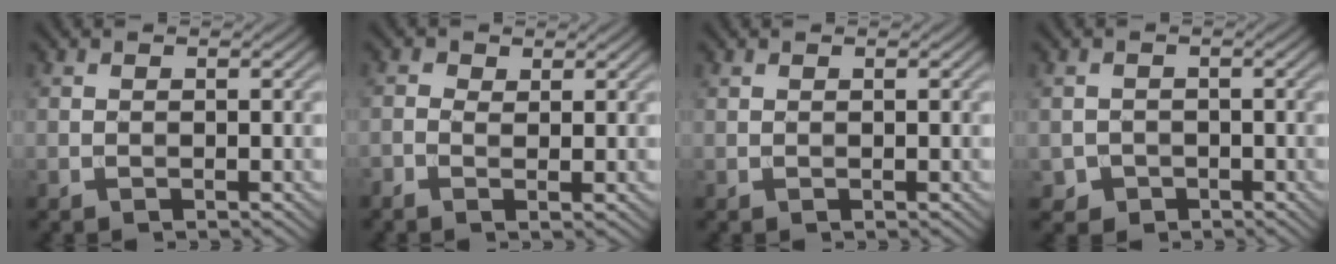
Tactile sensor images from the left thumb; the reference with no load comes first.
{"total": 1.5, "force": [0.1, 0.6, 1.4], "torque": [-0.035, 0.000, -0.004]}
{"total": 0.0}
{"total": 1.9, "force": [-0.9, 1.6, 0.3], "torque": [0.001, -0.006, -0.020]}